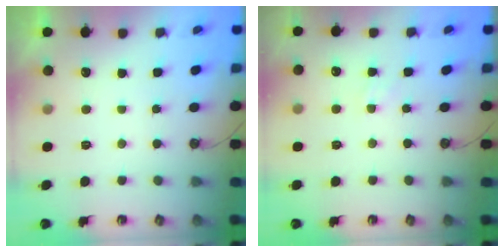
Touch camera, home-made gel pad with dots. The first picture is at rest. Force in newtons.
{"total": 2.9, "press": 2.9, "slide": 0.5}